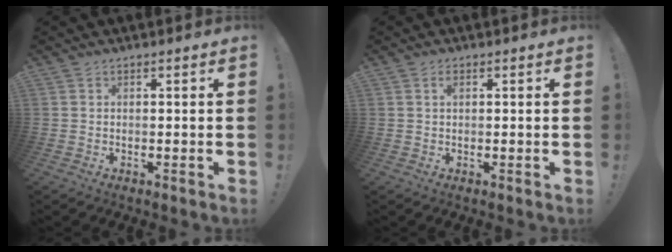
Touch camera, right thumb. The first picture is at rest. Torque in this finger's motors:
{"motor_torque": [0.62, 0.51, 0.30, -0.27, 0.00]}